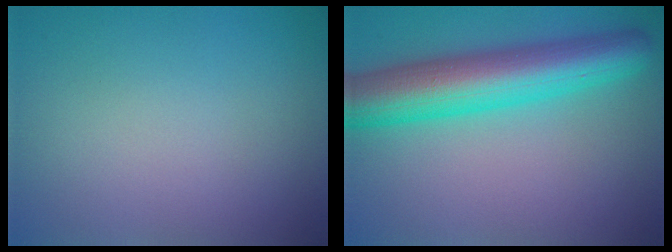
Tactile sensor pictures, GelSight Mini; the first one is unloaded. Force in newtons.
{"total": 8.6, "press": 8.6, "slide": 0.4}